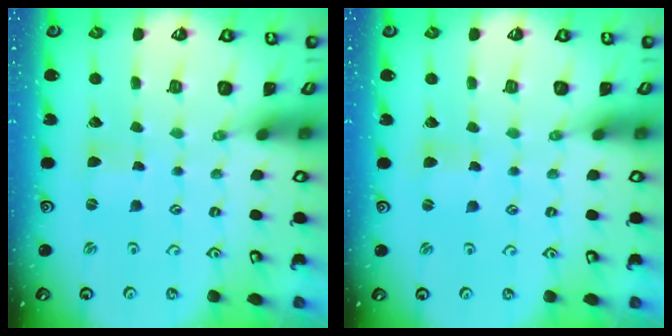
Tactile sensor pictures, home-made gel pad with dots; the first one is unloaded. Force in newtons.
{"total": 0.6, "press": 0.6, "slide": 0.2}